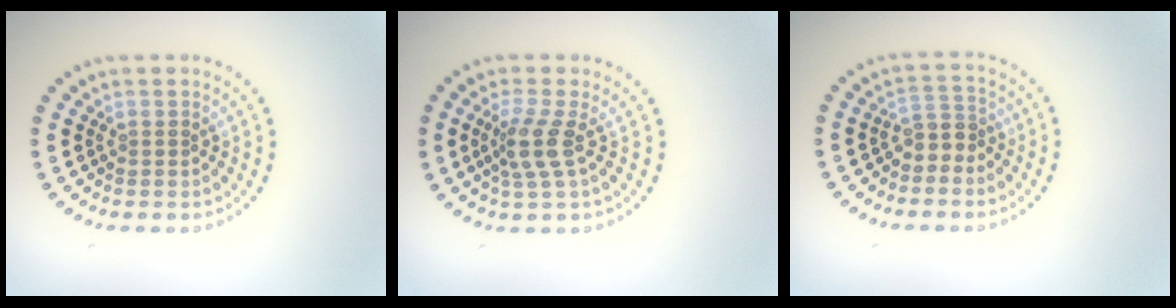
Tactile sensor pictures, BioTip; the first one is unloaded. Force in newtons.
{"total": 2.7, "press": 2.0, "slide": 1.8}
{"total": 1.9, "press": 1.6, "slide": 1.1}